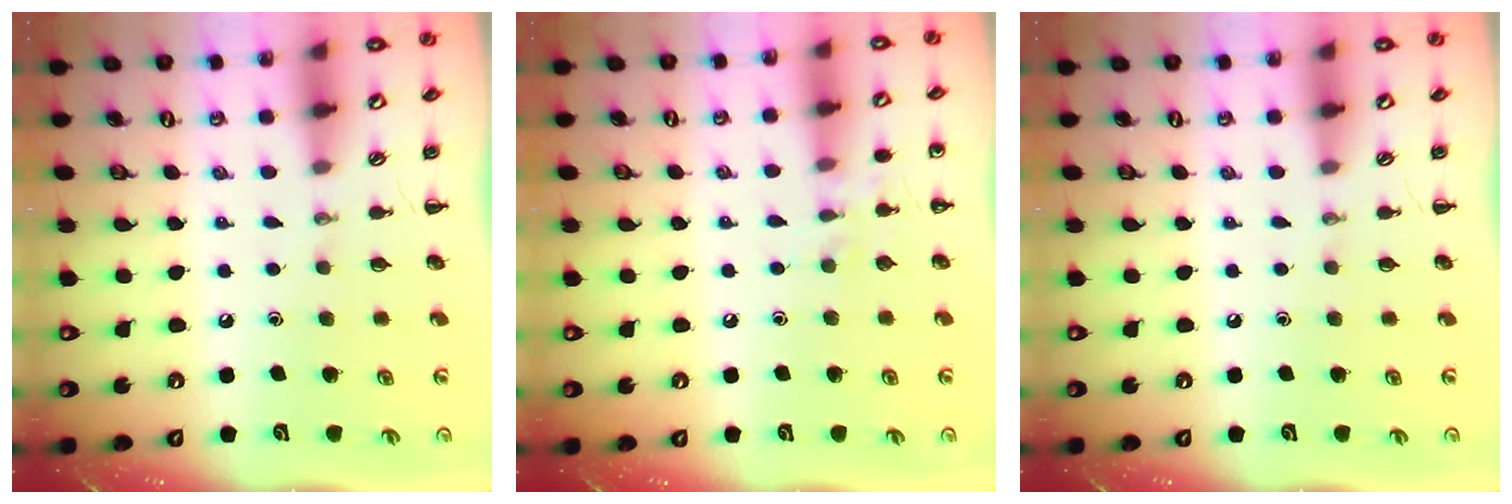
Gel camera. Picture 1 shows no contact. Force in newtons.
{"total": 6.4, "press": 6.1, "slide": 1.8}
{"total": 0.0}